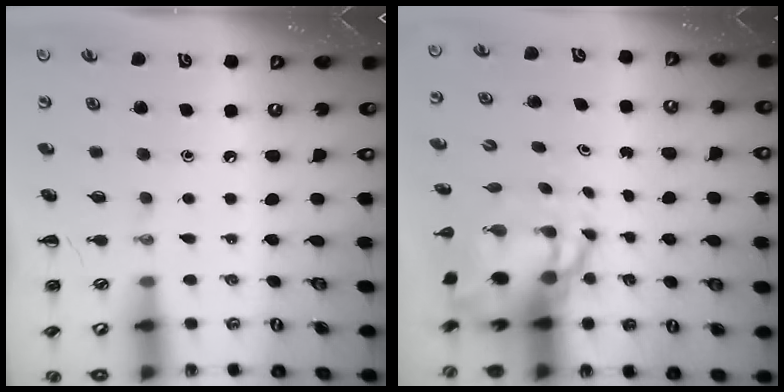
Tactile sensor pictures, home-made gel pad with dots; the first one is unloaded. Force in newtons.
{"total": 6.9, "press": 6.6, "slide": 1.7}